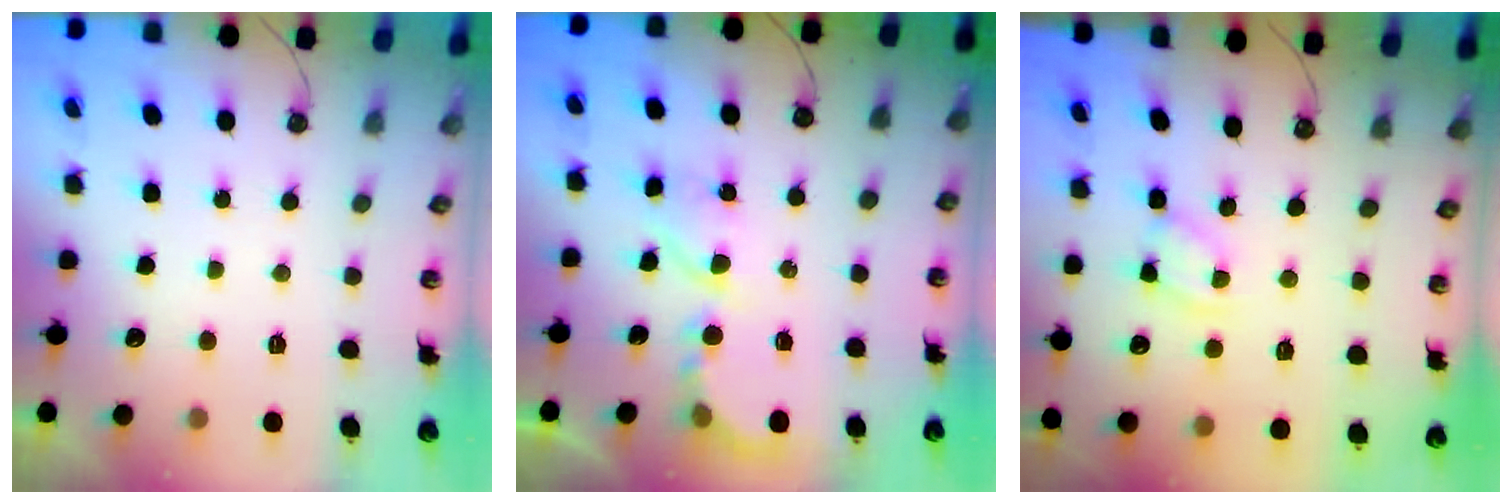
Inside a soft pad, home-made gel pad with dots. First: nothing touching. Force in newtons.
{"total": 6.4, "press": 6.3, "slide": 0.6}
{"total": 3.6, "press": 3.6, "slide": 0.1}